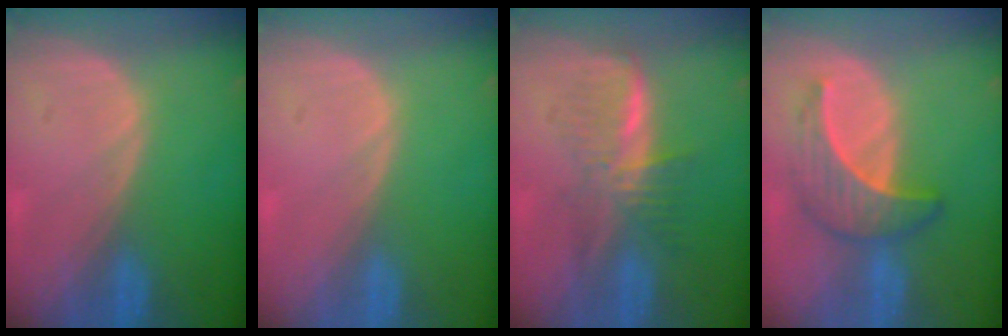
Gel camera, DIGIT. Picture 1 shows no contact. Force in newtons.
{"total": 0.0}
{"total": 5.9, "press": 5.7, "slide": 1.7}
{"total": 6.6, "press": 6.3, "slide": 2.1}